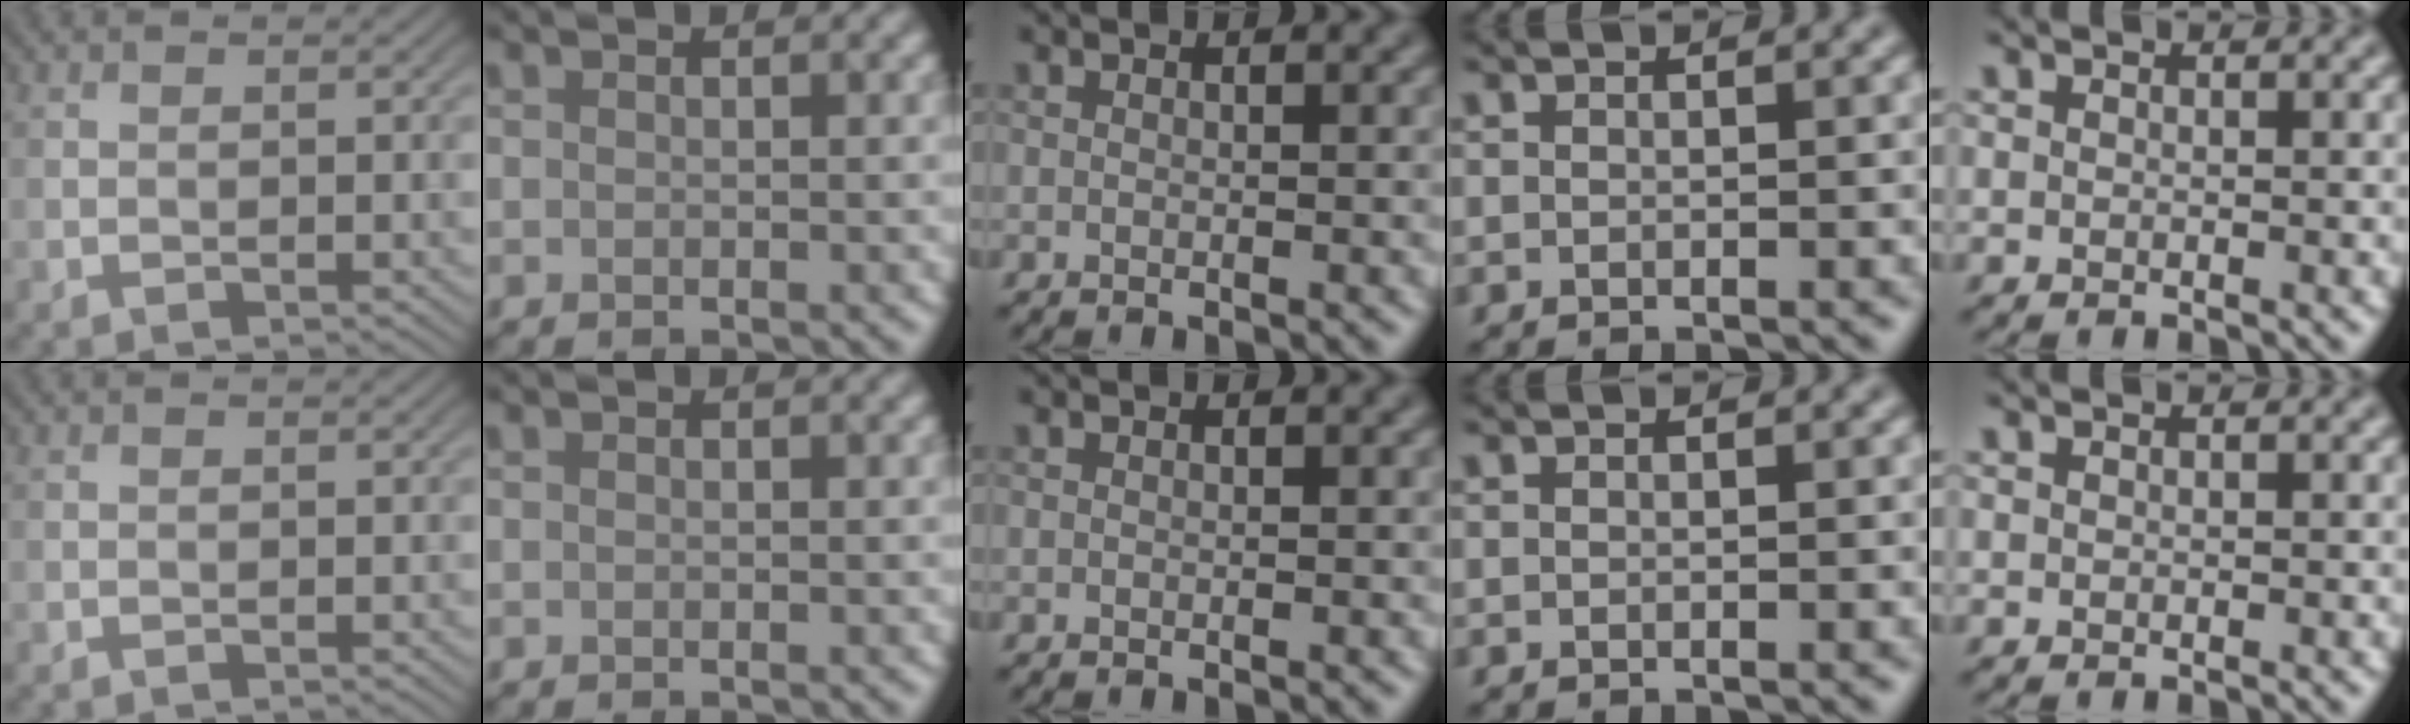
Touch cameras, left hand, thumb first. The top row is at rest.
{}